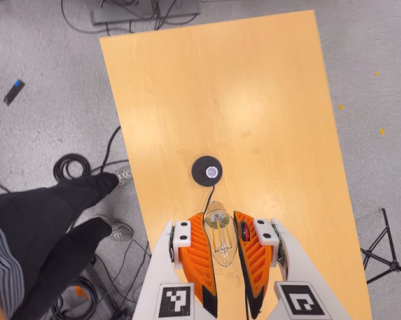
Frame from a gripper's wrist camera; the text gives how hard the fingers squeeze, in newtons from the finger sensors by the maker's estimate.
{"total": 21.8, "left": 24.8, "right": 18.8}